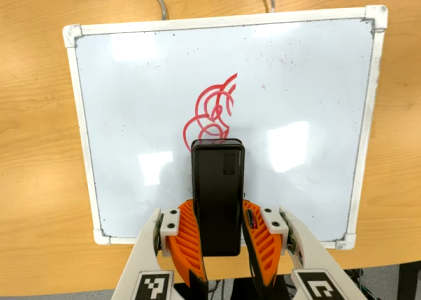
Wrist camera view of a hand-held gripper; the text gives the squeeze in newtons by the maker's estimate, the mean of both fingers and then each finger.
{"total": 8.3, "left": 6.6, "right": 10.0}